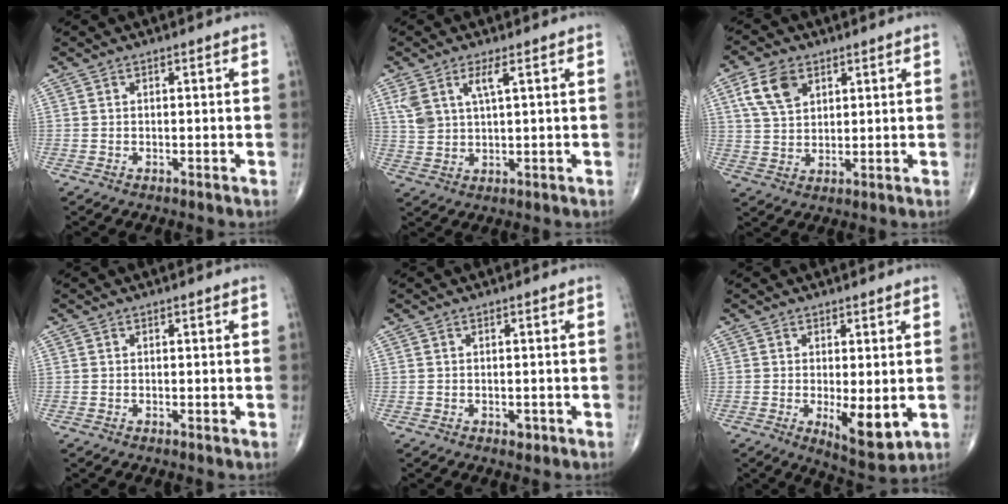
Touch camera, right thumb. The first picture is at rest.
{"total": 5.6, "force": [2.7, 1.9, 4.6], "torque": [-0.104, -0.009, 0.060]}
{"total": 7.8, "force": [3.6, 4.8, 4.9], "torque": [-0.084, -0.008, 0.072]}
{"total": 0.0}
{"total": 0.9, "force": [-0.3, 0.6, 0.6], "torque": [-0.005, -0.001, -0.002]}
{"total": 7.3, "force": [-1.1, 2.6, 6.7], "torque": [-0.097, -0.023, -0.006]}